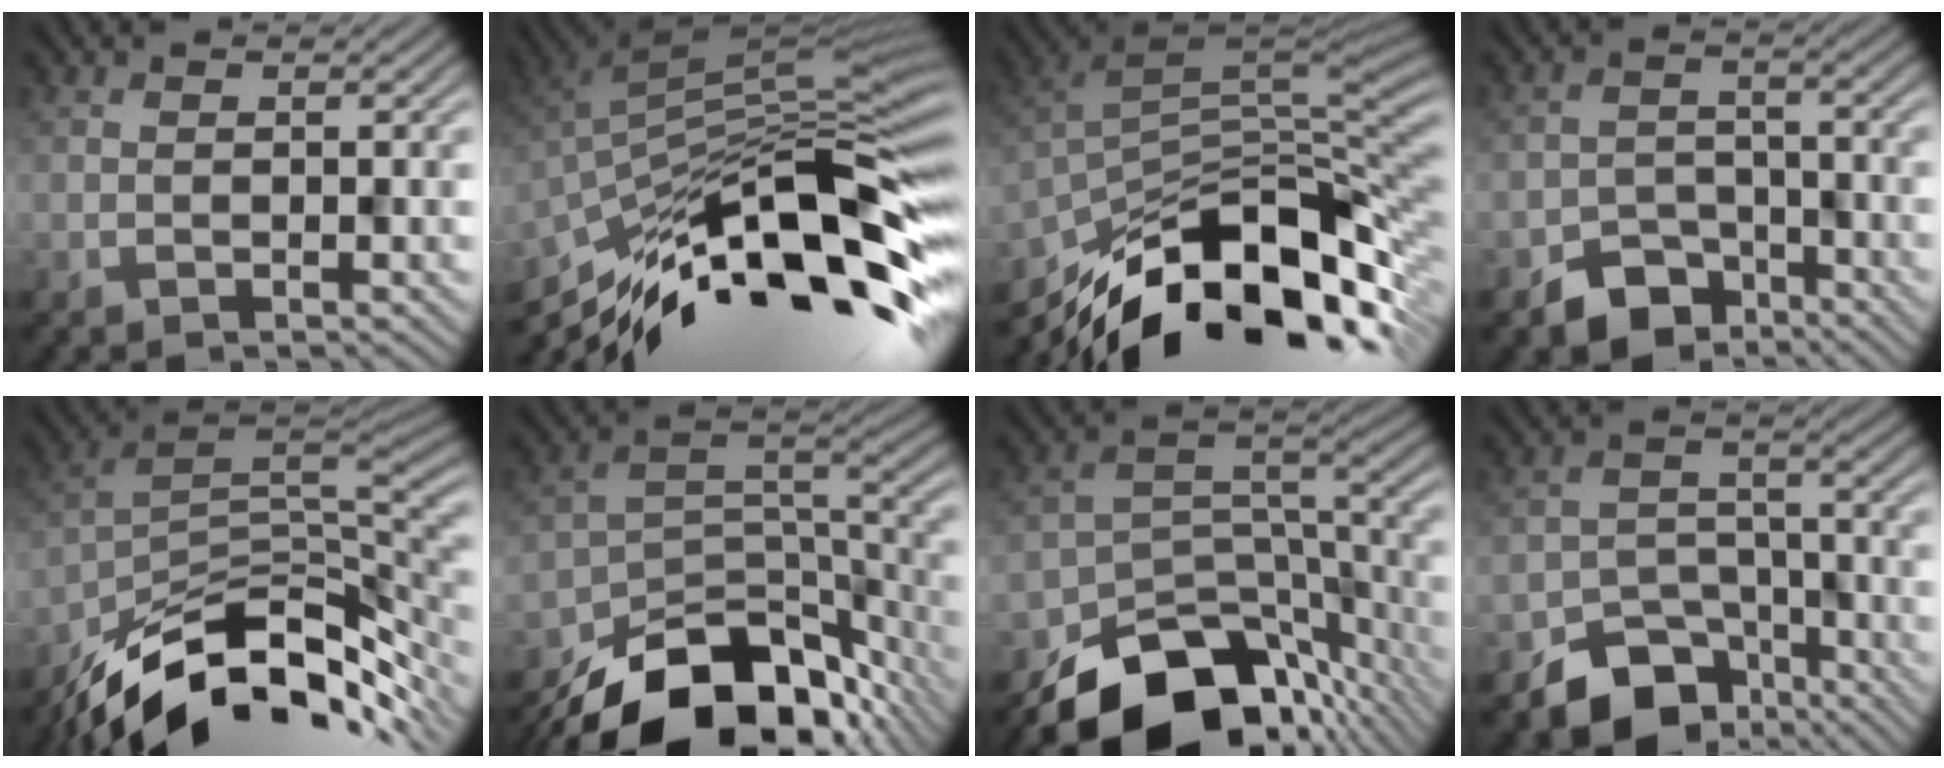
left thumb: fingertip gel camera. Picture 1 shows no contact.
{"total": 16.9, "force": [-9.2, 5.2, 13.3], "torque": [-0.245, 0.001, -0.166]}
{"total": 16.3, "force": [-9.4, 7.0, 11.4], "torque": [-0.227, -0.023, -0.160]}
{"total": 6.0, "force": [-4.4, 3.6, 2.0], "torque": [-0.033, -0.007, -0.084]}
{"total": 14.0, "force": [-9.6, 5.5, 8.5], "torque": [-0.170, -0.010, -0.164]}
{"total": 16.2, "force": [-12.1, 7.4, 7.7], "torque": [-0.164, -0.031, -0.178]}
{"total": 14.7, "force": [-10.7, 7.2, 7.0], "torque": [-0.136, -0.021, -0.166]}
{"total": 8.7, "force": [-6.0, 5.3, 3.5], "torque": [-0.052, -0.016, -0.104]}